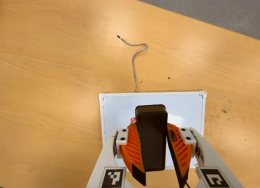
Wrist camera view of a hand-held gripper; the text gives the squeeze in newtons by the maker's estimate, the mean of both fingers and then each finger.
{"total": 10.6, "left": 10.0, "right": 11.3}